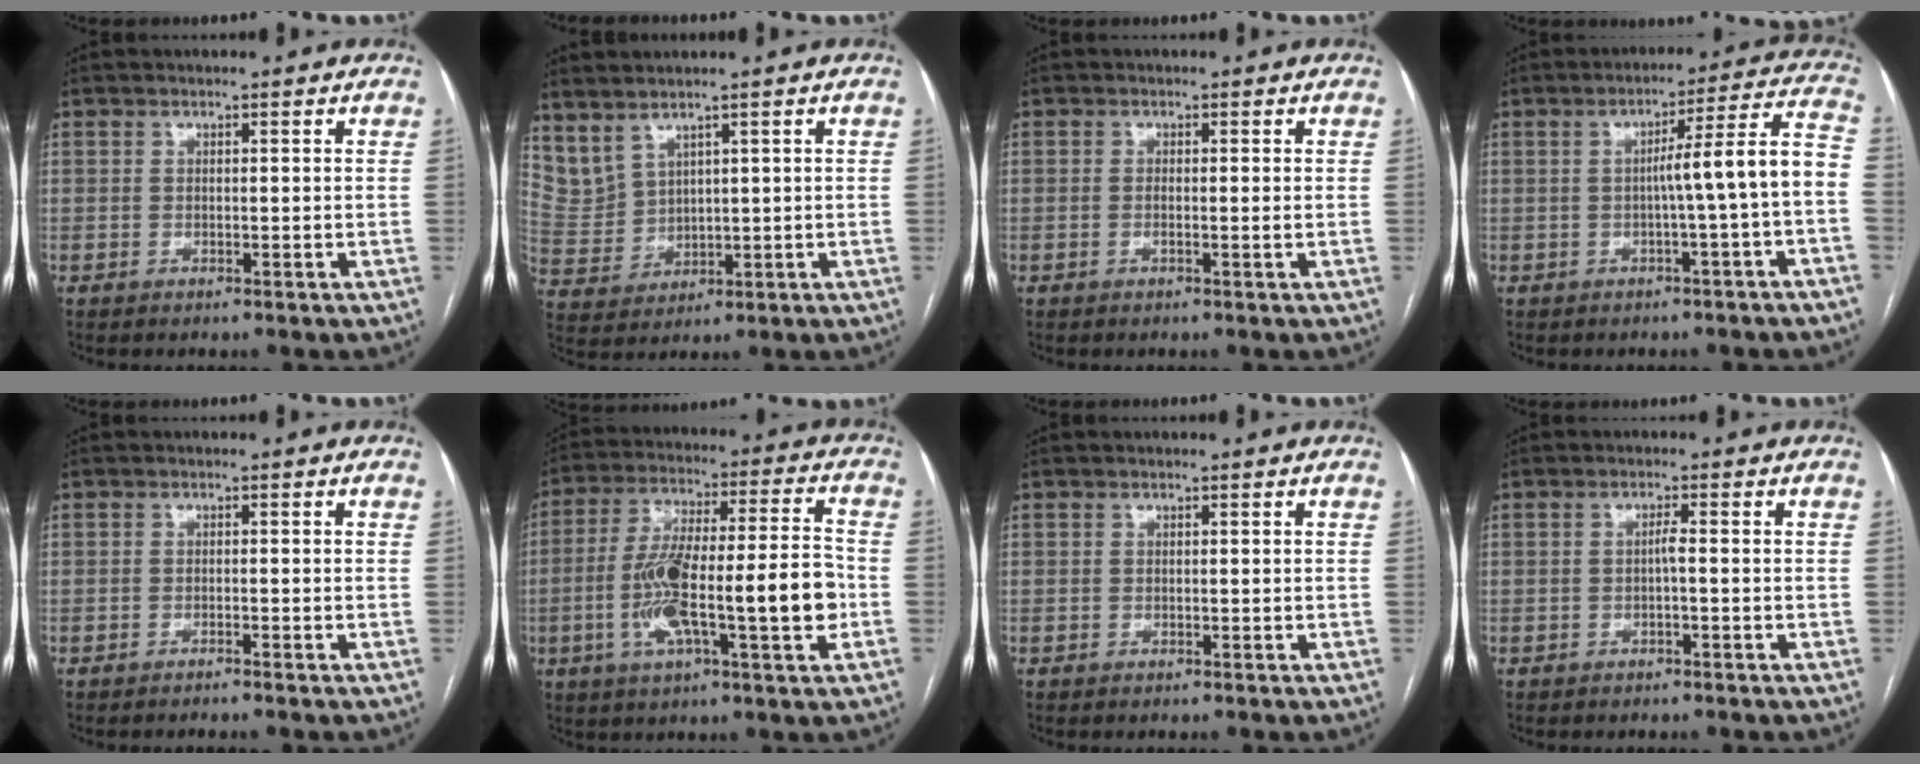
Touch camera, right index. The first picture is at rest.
{"total": 5.9, "force": [4.8, 2.4, 2.3], "torque": [-0.061, 0.005, 0.125]}
{"total": 1.1, "force": [0.0, 0.1, 1.1], "torque": [-0.023, -0.001, -0.001]}
{"total": 9.3, "force": [-1.9, -1.2, 9.0], "torque": [-0.119, 0.027, -0.027]}
{"total": 1.6, "force": [-1.4, -0.4, 0.7], "torque": [-0.010, 0.003, -0.020]}
{"total": 17.7, "force": [-3.8, 2.5, 17.2], "torque": [-0.301, 0.015, -0.059]}
{"total": 0.0}
{"total": 1.3, "force": [-0.3, 0.0, 1.2], "torque": [-0.021, 0.002, -0.005]}